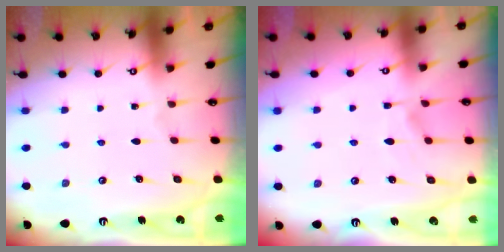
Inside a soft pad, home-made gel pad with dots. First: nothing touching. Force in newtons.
{"total": 1.6, "press": 1.3, "slide": 1.0}